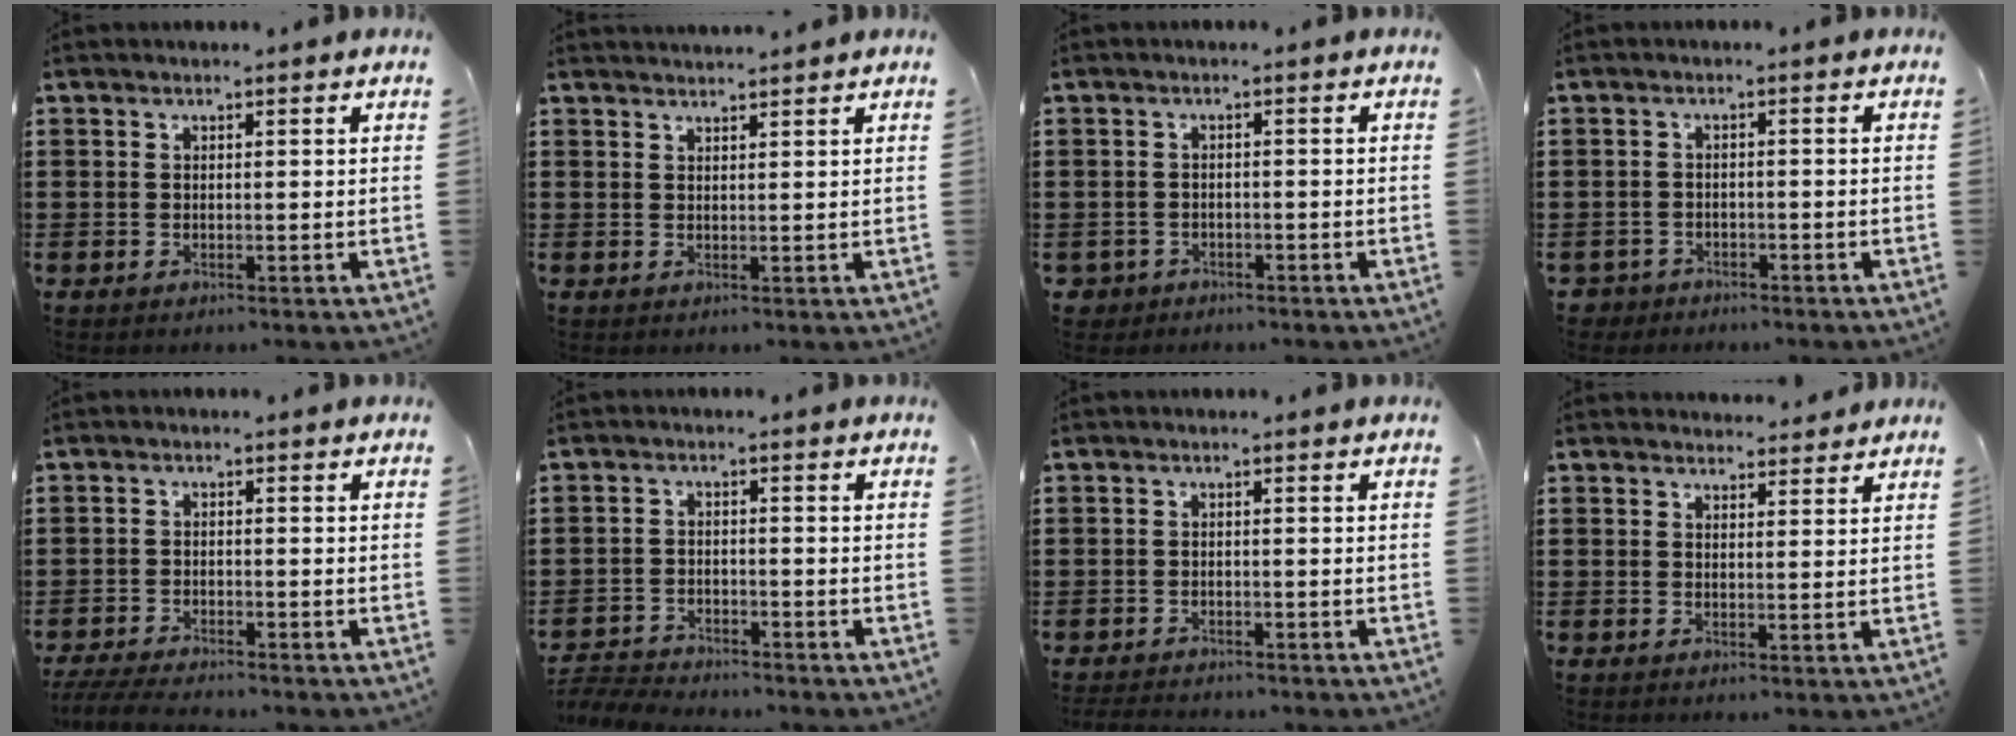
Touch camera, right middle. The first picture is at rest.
{"total": 1.5, "force": [1.5, -0.1, 0.1], "torque": [-0.005, 0.001, 0.030]}
{"total": 1.9, "force": [-1.6, 1.0, -0.1], "torque": [-0.006, 0.001, -0.037]}
{"total": 2.2, "force": [-2.0, 0.9, -0.2], "torque": [-0.005, 0.000, -0.047]}
{"total": 3.7, "force": [-3.5, 0.4, 1.0], "torque": [-0.030, -0.006, -0.076]}
{"total": 4.3, "force": [-4.2, 0.7, 0.3], "torque": [-0.020, 0.001, -0.093]}
{"total": 1.8, "force": [-1.7, 0.3, 0.0], "torque": [-0.005, 0.000, -0.039]}
{"total": 2.3, "force": [2.2, 0.6, 0.0], "torque": [0.002, -0.002, 0.041]}